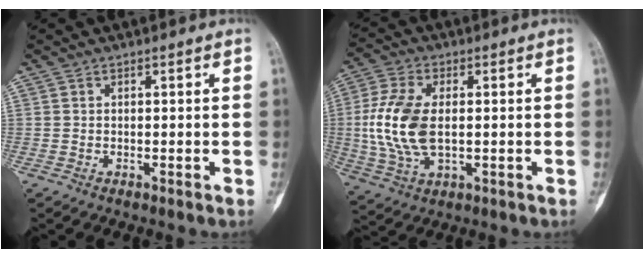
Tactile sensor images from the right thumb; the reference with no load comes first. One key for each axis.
{"total": 12.9, "fx": 0.3, "fy": 7.1, "fz": 10.8, "tx": -0.232, "ty": 0.000, "tz": 0.009}